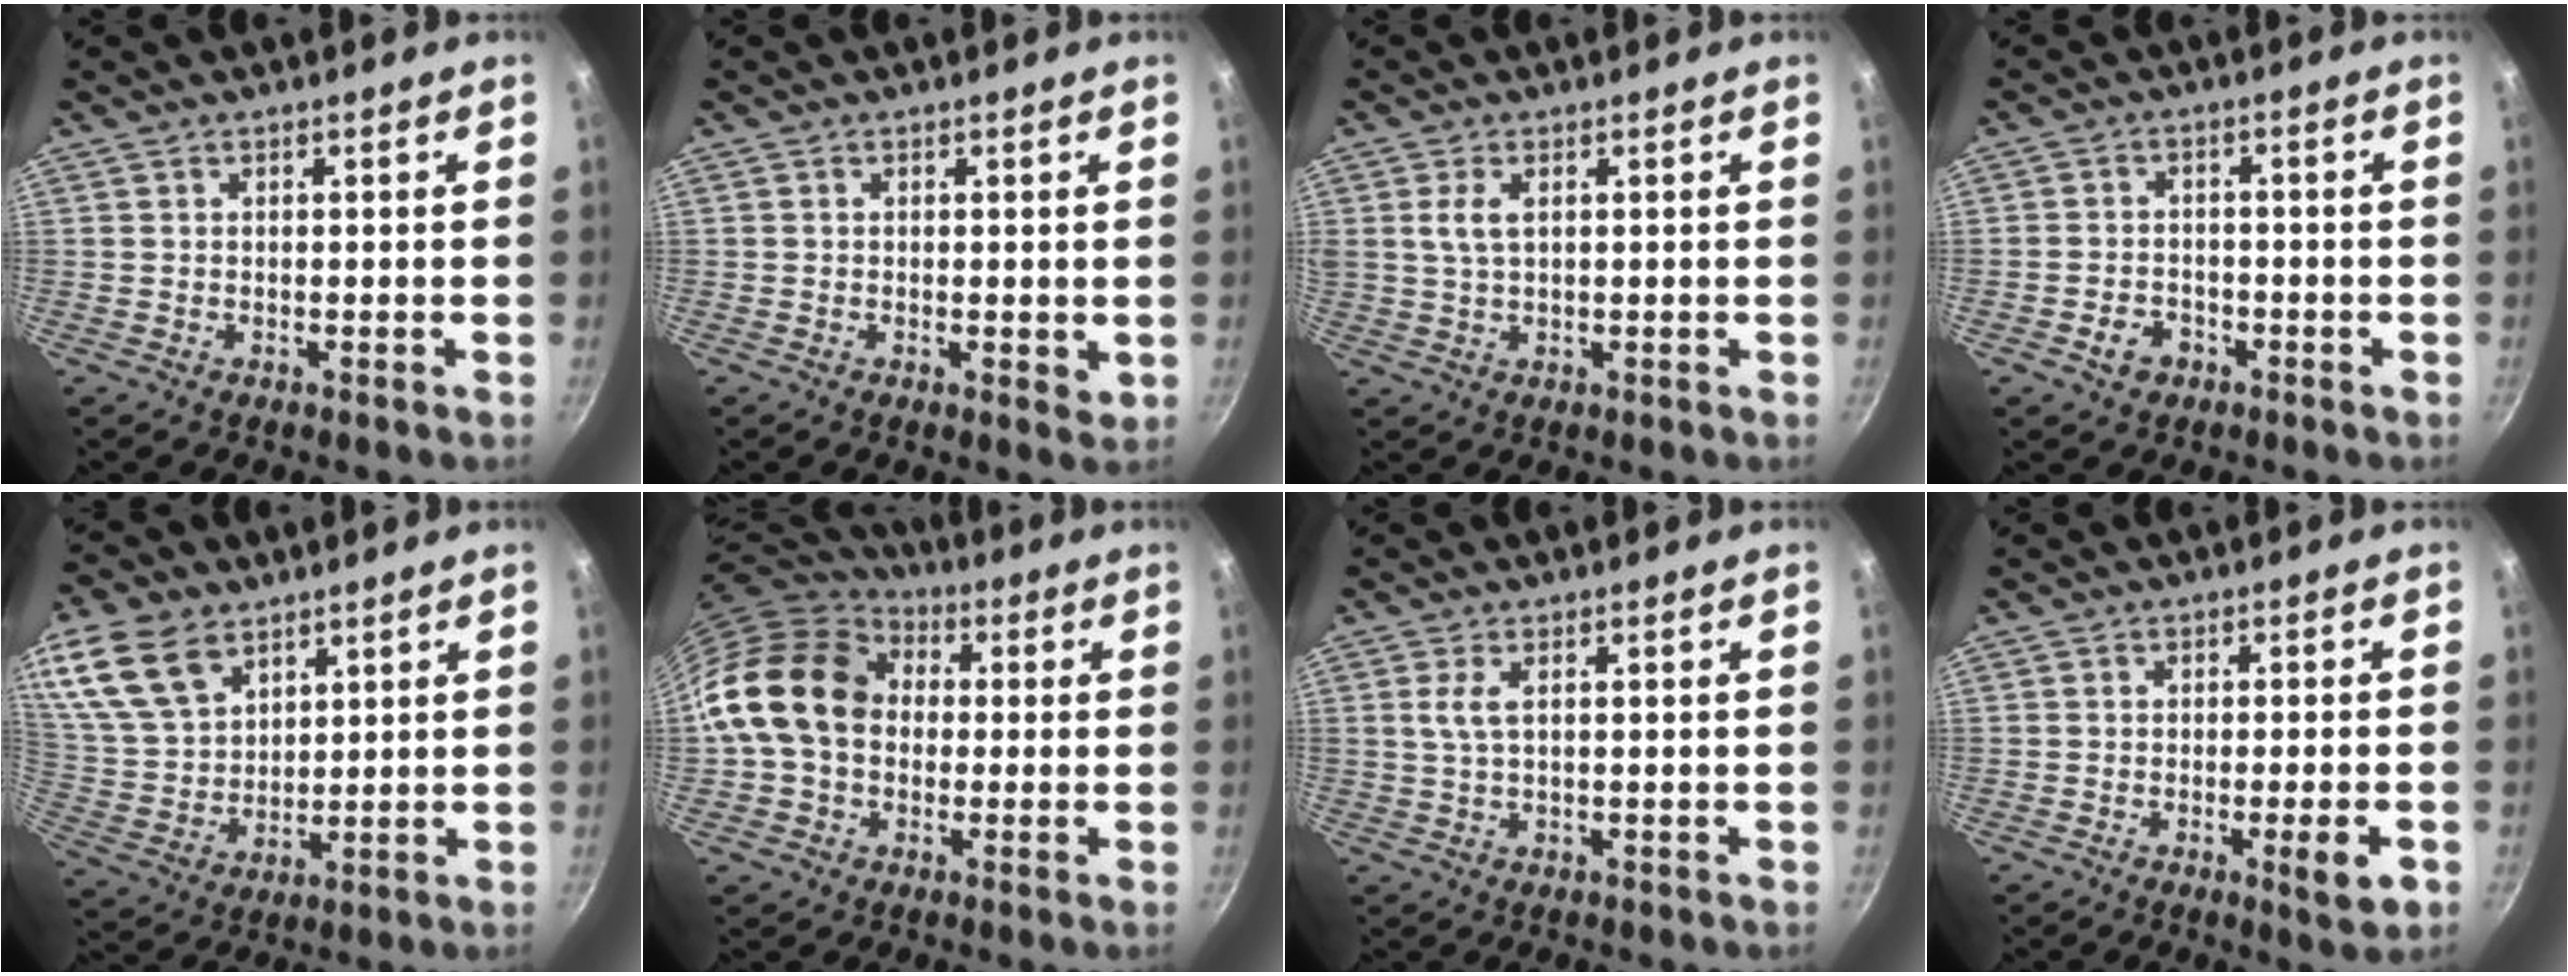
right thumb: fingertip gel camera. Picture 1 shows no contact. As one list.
[{"total": 1.8, "force": [0.1, 0.7, 1.6], "torque": [-0.024, -0.006, 0.000]}, {"total": 3.8, "force": [1.1, 1.7, 3.2], "torque": [-0.064, -0.001, 0.023]}, {"total": 4.0, "force": [-2.1, 2.9, 1.7], "torque": [-0.022, 0.022, -0.034]}, {"total": 17.3, "force": [9.5, 11.1, 9.1], "torque": [-0.182, -0.012, 0.197]}, {"total": 16.6, "force": [1.5, 12.8, 10.5], "torque": [-0.169, 0.032, 0.015]}, {"total": 3.0, "force": [0.7, 0.6, 2.9], "torque": [-0.068, 0.001, 0.017]}, {"total": 5.1, "force": [-1.9, 0.5, 4.7], "torque": [-0.068, 0.001, -0.027]}]